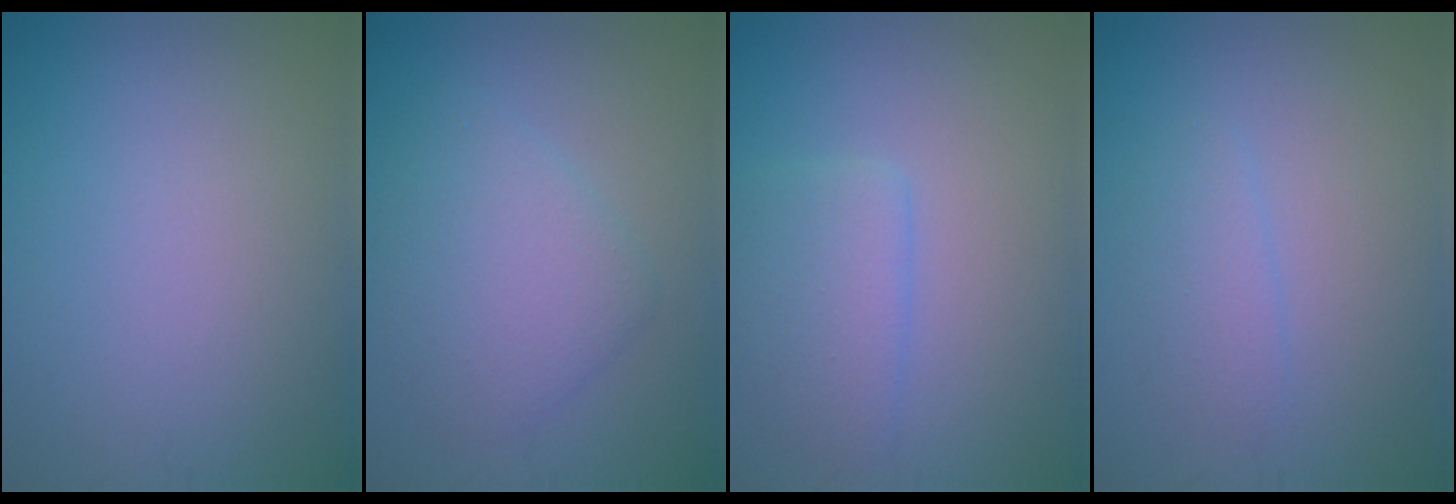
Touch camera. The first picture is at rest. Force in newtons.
{"total": 4.3, "press": 4.3, "slide": 0.2}
{"total": 2.9, "press": 2.8, "slide": 0.3}
{"total": 1.8, "press": 1.8, "slide": 0.0}